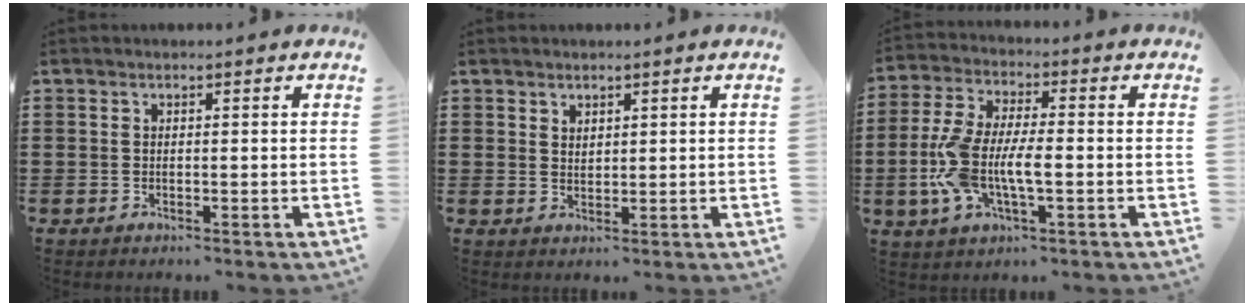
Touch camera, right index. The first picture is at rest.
{"total": 1.6, "force": [1.5, 0.7, 0.1], "torque": [-0.003, 0.001, 0.030]}
{"total": 9.1, "force": [-2.0, 3.8, 8.1], "torque": [-0.200, -0.016, -0.046]}